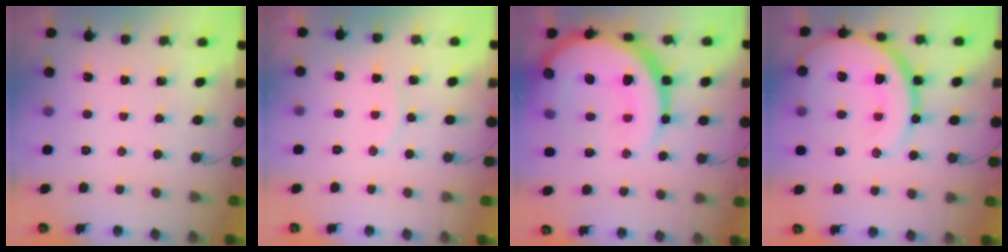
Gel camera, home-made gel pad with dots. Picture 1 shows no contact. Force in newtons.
{"total": 5.5, "press": 5.4, "slide": 0.6}
{"total": 28.4, "press": 28.2, "slide": 2.8}
{"total": 21.6, "press": 21.4, "slide": 2.9}